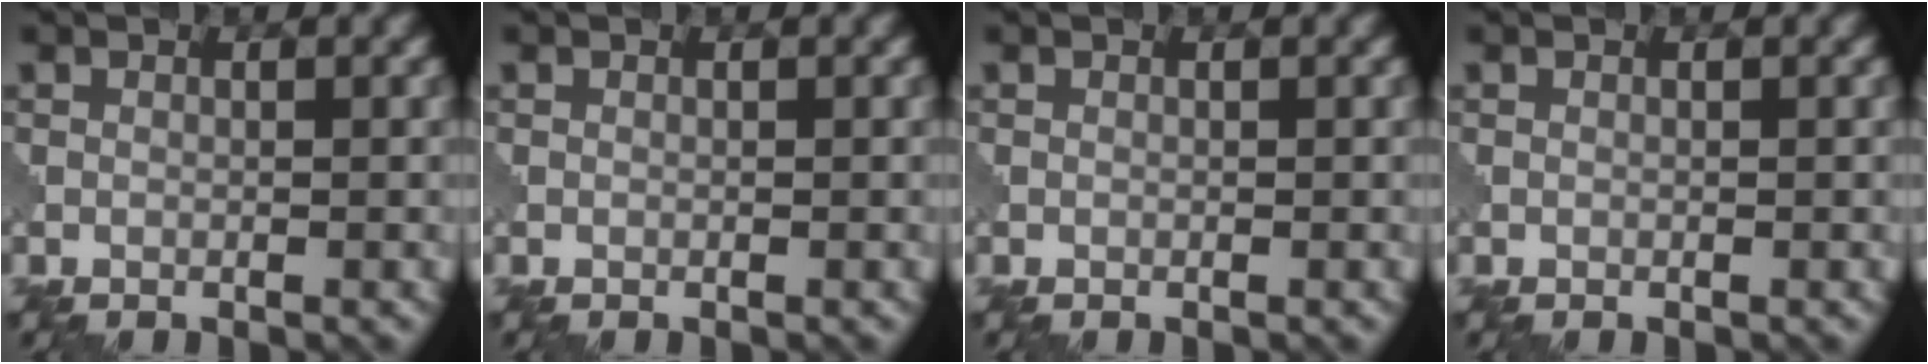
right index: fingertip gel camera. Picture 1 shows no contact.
{"total": 0.0}
{"total": 0.0}
{"total": 0.0}